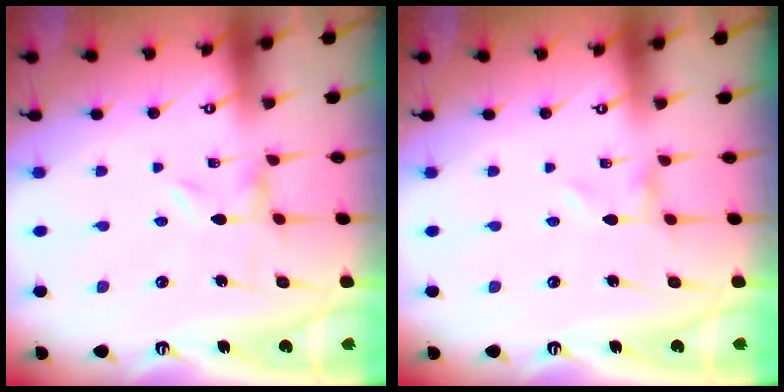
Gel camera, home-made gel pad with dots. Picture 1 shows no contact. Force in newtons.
{"total": 0.0}